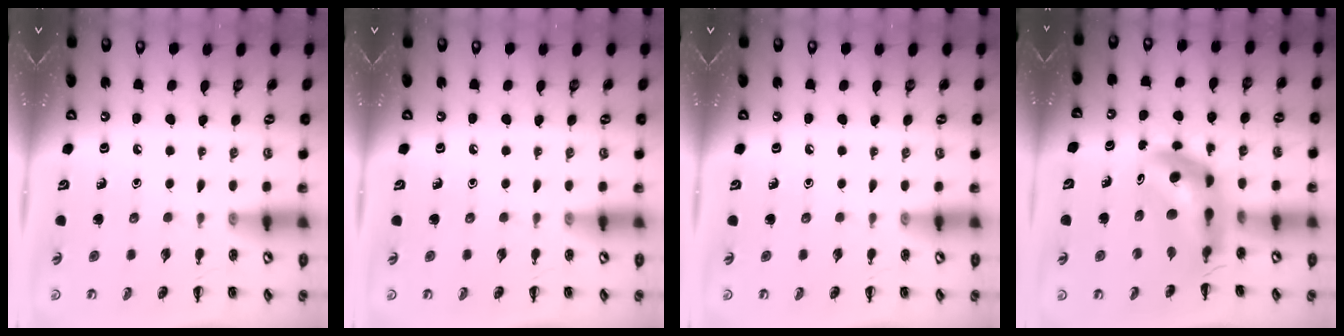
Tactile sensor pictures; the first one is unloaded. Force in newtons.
{"total": 0.0}
{"total": 0.0}
{"total": 9.4, "press": 8.9, "slide": 3.1}